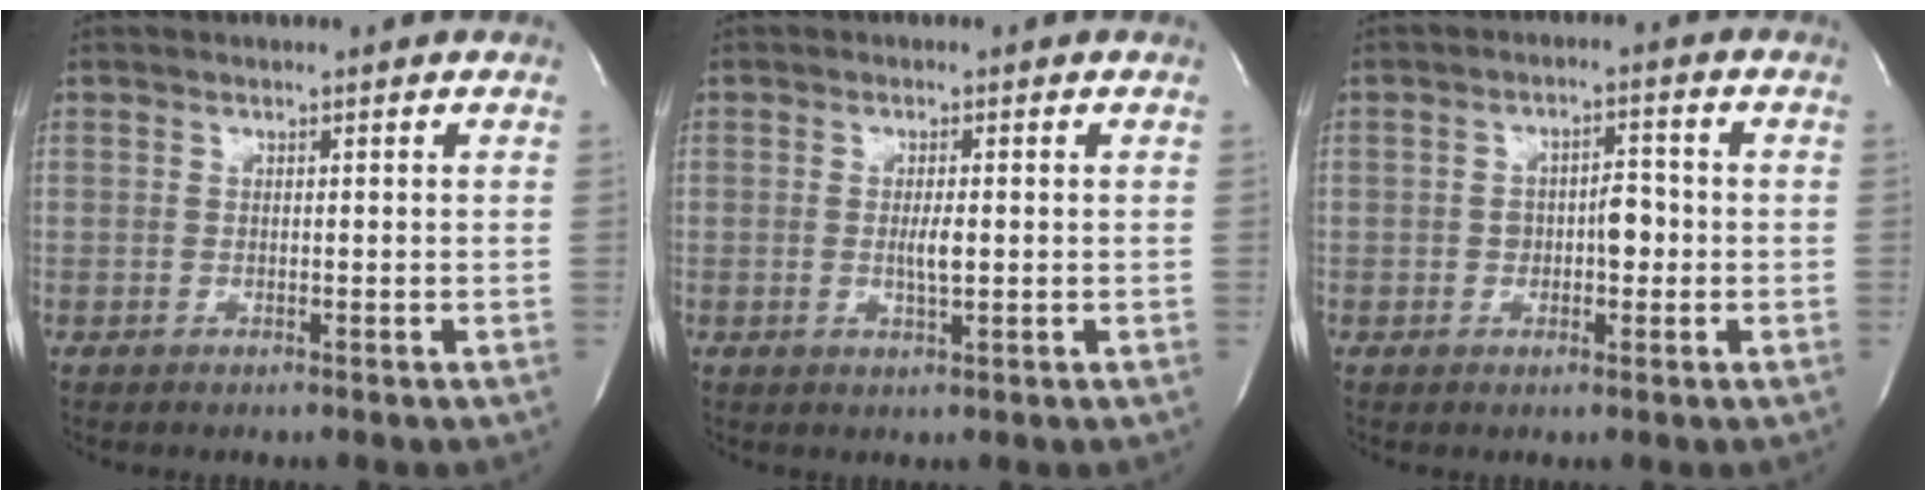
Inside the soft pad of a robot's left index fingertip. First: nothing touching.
{"total": 2.5, "force": [-0.2, 0.4, 2.5], "torque": [-0.049, -0.003, -0.002]}
{"total": 4.1, "force": [-0.7, 2.2, 3.4], "torque": [-0.051, 0.014, -0.009]}